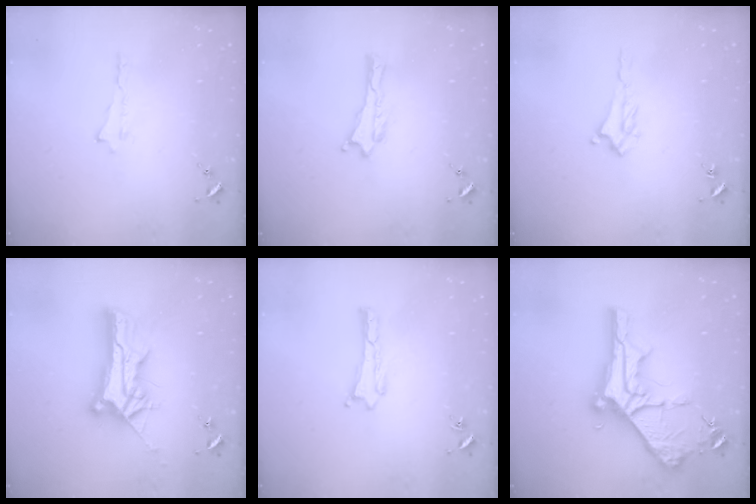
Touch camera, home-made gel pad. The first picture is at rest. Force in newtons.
{"total": 0.0}
{"total": 2.0, "press": 2.0, "slide": 0.5}
{"total": 12.6, "press": 12.6, "slide": 1.2}
{"total": 0.0}
{"total": 10.3, "press": 10.2, "slide": 1.2}